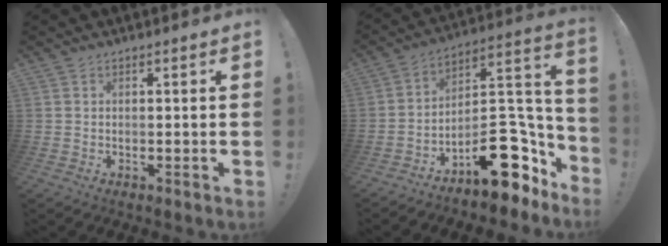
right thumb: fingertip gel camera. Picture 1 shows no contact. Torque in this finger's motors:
{"motor_torque": [2.68, 1.74, 1.26, -1.51, 0.40]}